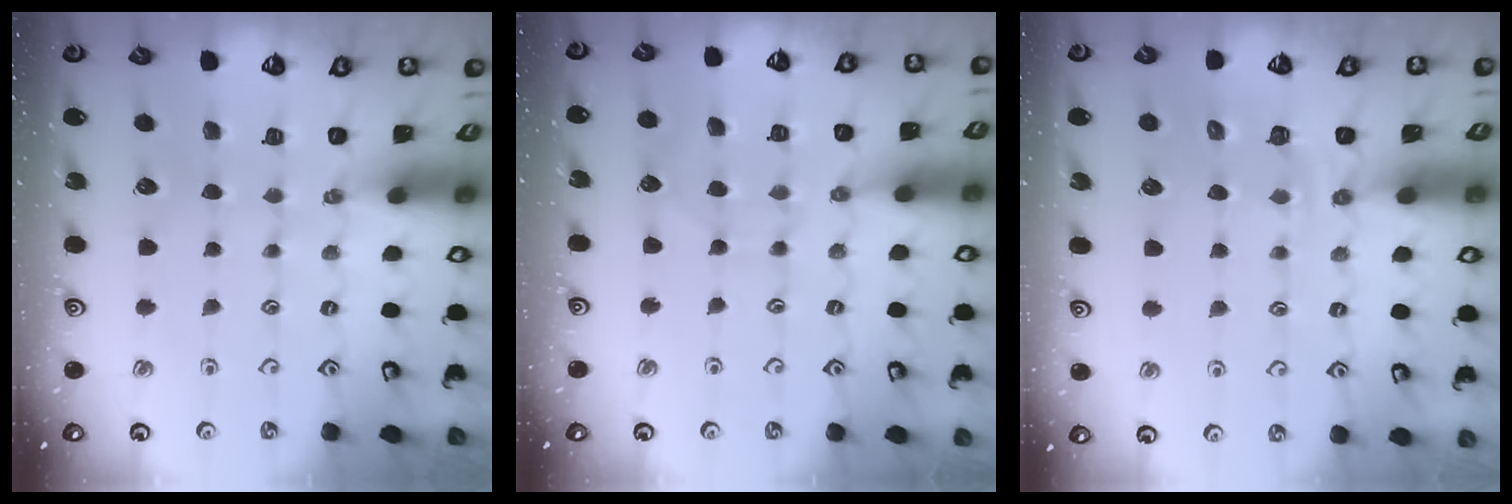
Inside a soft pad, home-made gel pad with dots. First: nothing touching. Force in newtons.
{"total": 4.7, "press": 4.6, "slide": 0.6}
{"total": 4.3, "press": 4.0, "slide": 1.5}